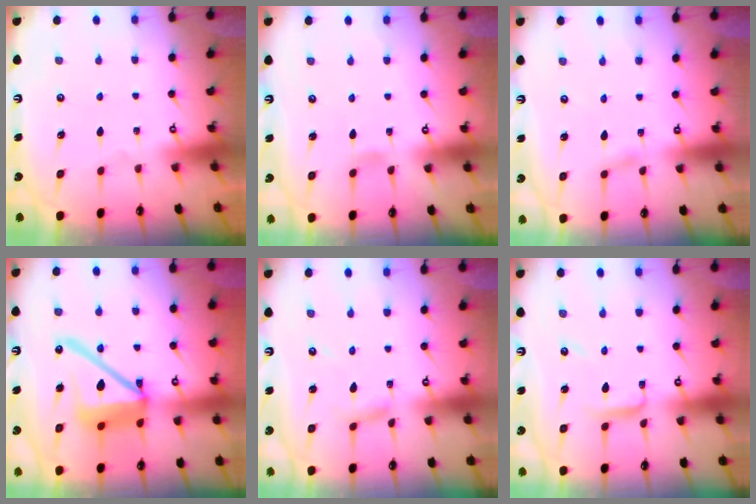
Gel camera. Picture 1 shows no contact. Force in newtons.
{"total": 2.7, "press": 2.7, "slide": 0.3}
{"total": 1.9, "press": 1.9, "slide": 0.2}
{"total": 17.4, "press": 17.3, "slide": 1.8}
{"total": 4.4, "press": 4.4, "slide": 0.3}
{"total": 5.5, "press": 5.5, "slide": 0.4}